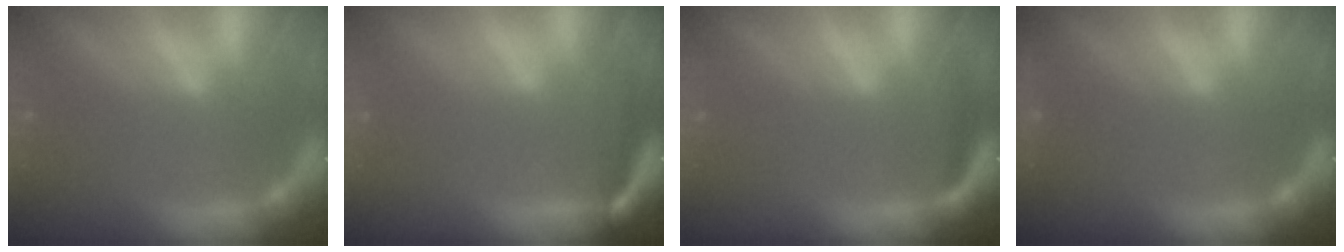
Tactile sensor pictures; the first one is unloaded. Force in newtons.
{"total": 5.5}
{"total": 2.5}
{"total": 1.4}